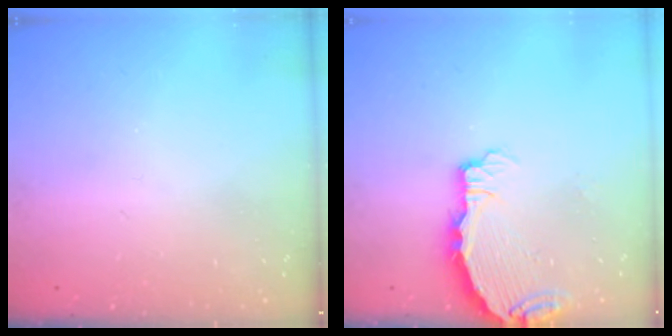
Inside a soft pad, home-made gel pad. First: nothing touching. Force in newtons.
{"total": 3.8, "press": 3.8, "slide": 0.4}